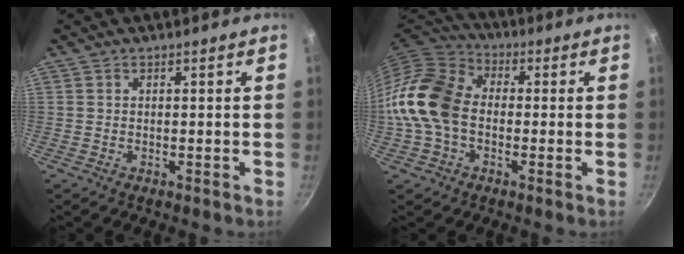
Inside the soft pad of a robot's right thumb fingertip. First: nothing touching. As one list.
[{"total": 14.0, "force": [-1.5, 10.2, 9.4], "torque": [-0.157, 0.032, -0.048]}]